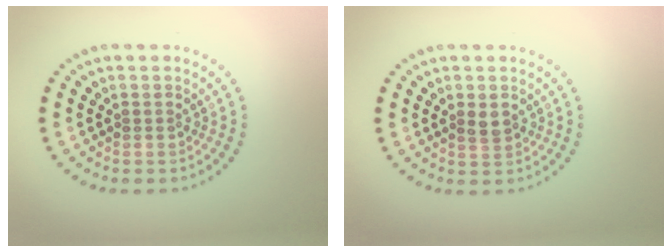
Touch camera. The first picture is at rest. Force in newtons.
{"total": 1.3, "press": 1.2, "slide": 0.3}